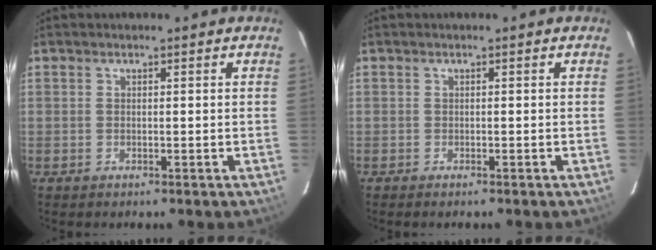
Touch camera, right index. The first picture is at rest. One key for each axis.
{"total": 0.8, "fx": -0.7, "fy": 0.3, "fz": 0.3, "tx": -0.008, "ty": -0.002, "tz": -0.014}